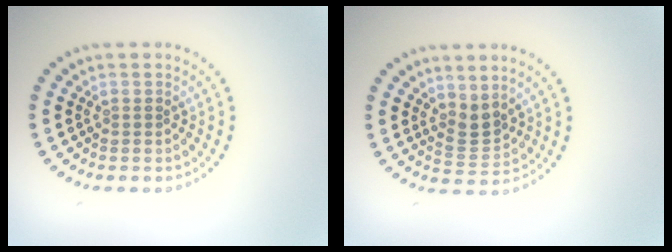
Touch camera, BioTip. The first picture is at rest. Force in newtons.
{"total": 2.2, "press": 1.6, "slide": 1.6}